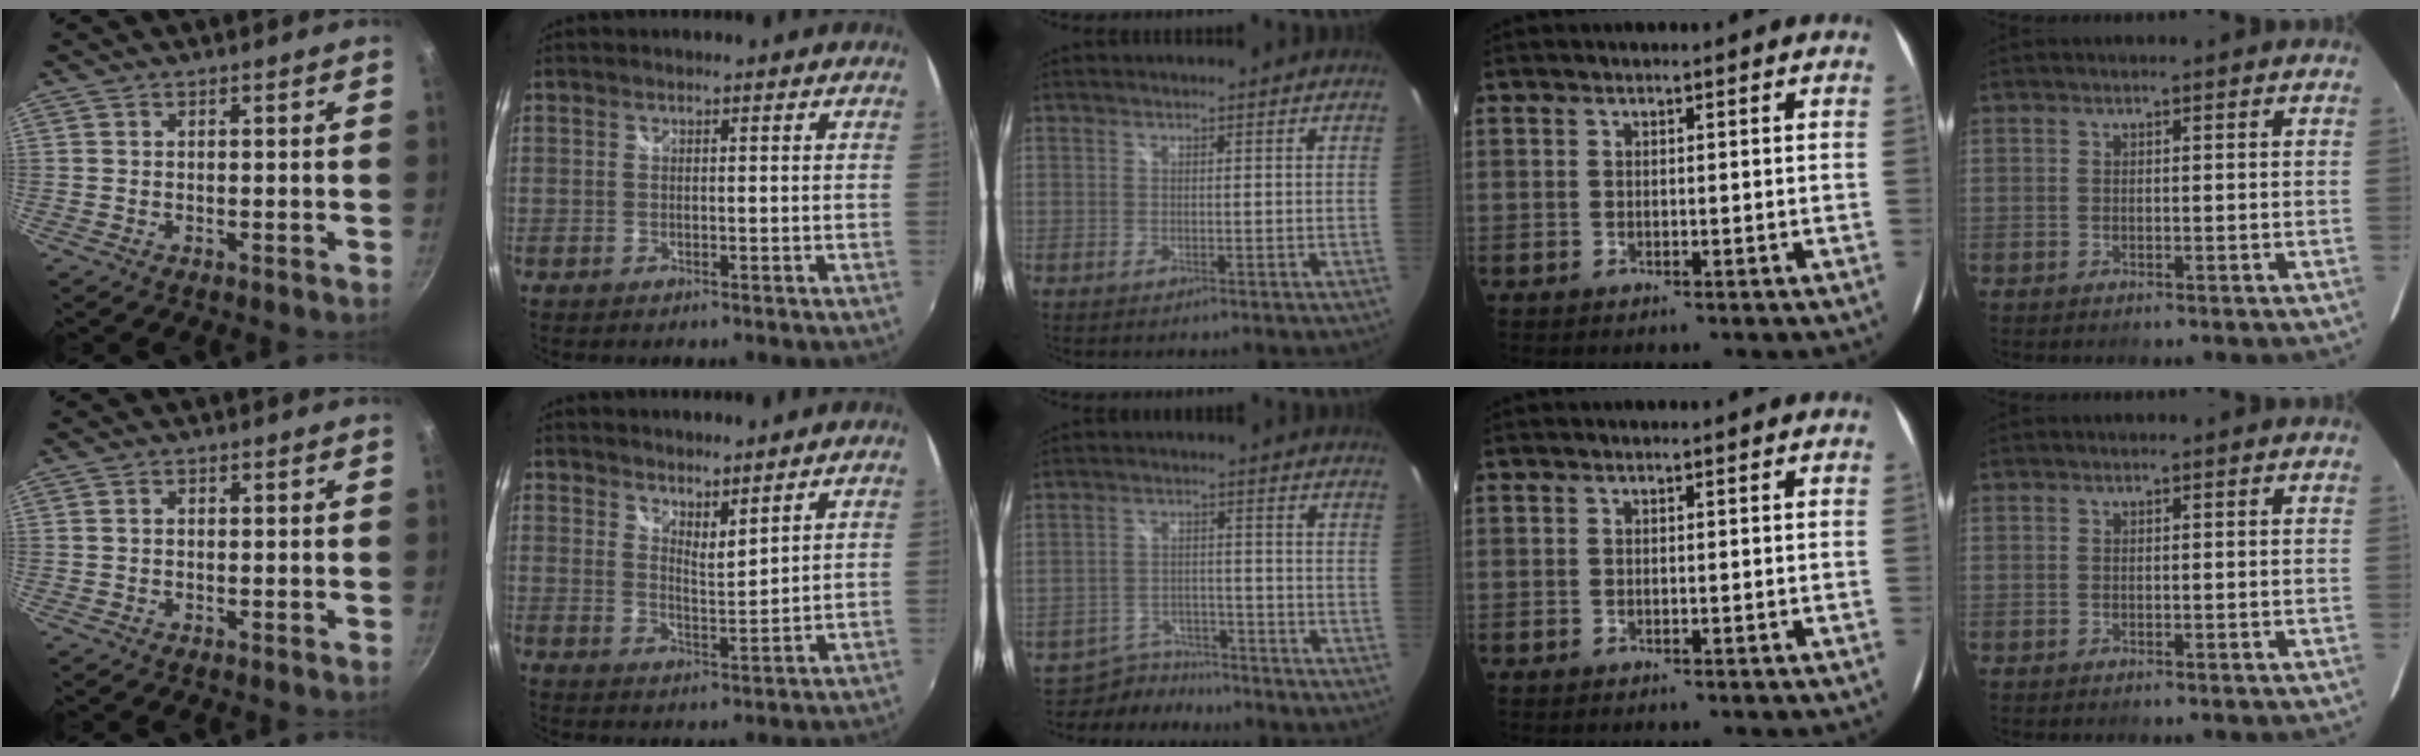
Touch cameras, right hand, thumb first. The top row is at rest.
{"thumb": {"total": 0.8, "force": [0.0, 0.6, 0.5], "torque": [-0.008, 0.005, 0.000]}, "index": {"total": 5.2, "force": [4.7, 0.9, 2.1], "torque": [-0.029, -0.006, 0.076]}, "middle": {"total": 6.2, "force": [-5.8, 2.3, -0.2], "torque": [-0.015, 0.010, -0.093]}}